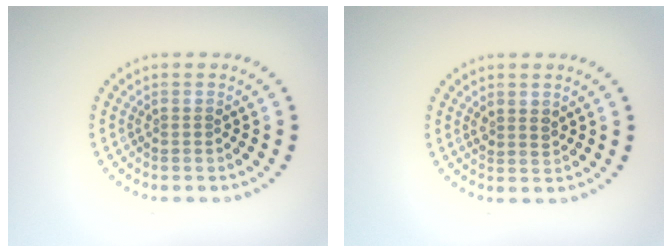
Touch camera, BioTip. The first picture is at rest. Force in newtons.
{"total": 1.3, "press": 1.1, "slide": 0.7}